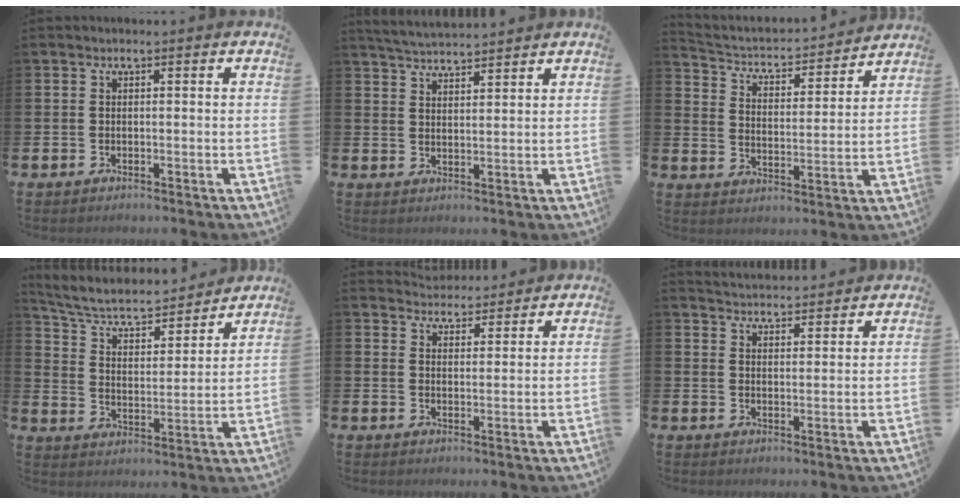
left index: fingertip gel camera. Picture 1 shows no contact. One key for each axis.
{"total": 4.2, "fx": 4.2, "fy": 0.0, "fz": 0.3, "tx": -0.013, "ty": -0.022, "tz": 0.075}
{"total": 4.1, "fx": 3.8, "fy": 1.4, "fz": 0.8, "tx": -0.043, "ty": -0.038, "tz": 0.055}
{"total": 6.3, "fx": 5.7, "fy": 1.9, "fz": 2.0, "tx": -0.072, "ty": -0.043, "tz": 0.092}
{"total": 3.8, "fx": 3.7, "fy": 0.9, "fz": -0.3, "tx": 0.000, "ty": -0.021, "tz": 0.068}
{"total": 3.9, "fx": 3.9, "fy": 0.4, "fz": -0.4, "tx": 0.001, "ty": -0.025, "tz": 0.071}